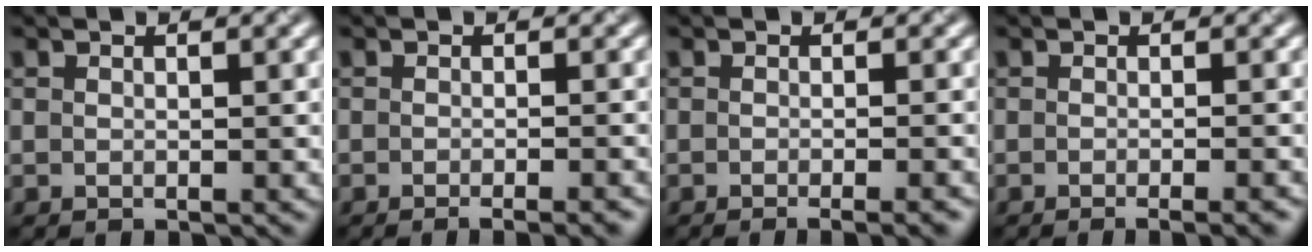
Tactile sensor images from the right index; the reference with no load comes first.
{"total": 2.7, "force": [-1.7, 0.6, 2.0], "torque": [-0.015, 0.002, -0.026]}
{"total": 3.0, "force": [-1.8, 0.8, 2.3], "torque": [-0.016, 0.002, -0.024]}
{"total": 2.7, "force": [-1.6, 0.6, 2.1], "torque": [-0.014, 0.001, -0.024]}